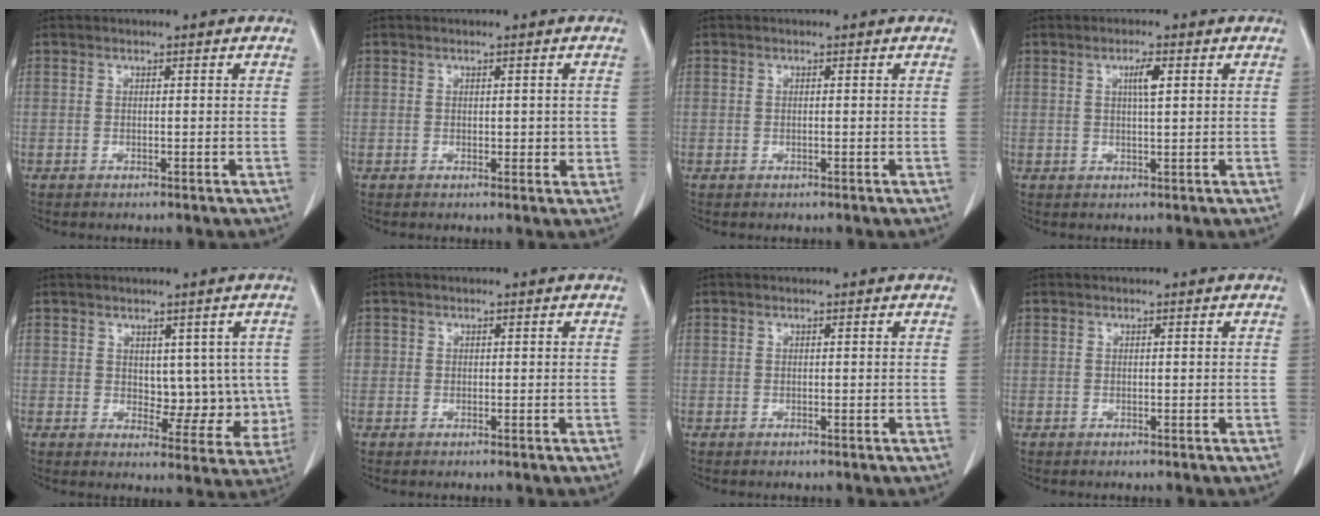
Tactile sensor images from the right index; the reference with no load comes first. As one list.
[{"total": 2.2, "force": [0.1, 1.4, 1.7], "torque": [-0.020, 0.002, 0.007]}, {"total": 0.0}, {"total": 2.7, "force": [0.9, 0.2, 2.5], "torque": [-0.043, 0.000, 0.015]}, {"total": 6.9, "force": [0.9, 4.4, 5.3], "torque": [-0.044, 0.004, 0.024]}, {"total": 0.7, "force": [0.1, 0.7, 0.0], "torque": [0.010, 0.004, -0.001]}, {"total": 0.0}, {"total": 0.0}]